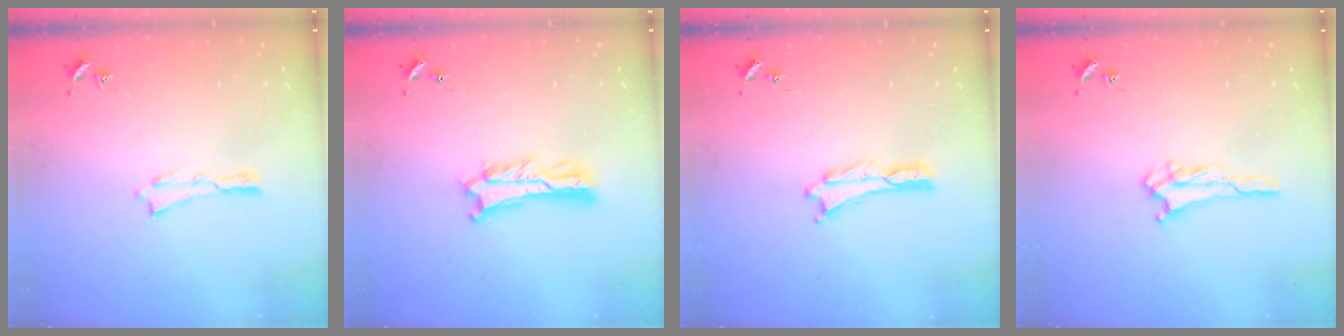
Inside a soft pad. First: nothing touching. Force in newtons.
{"total": 3.1, "press": 3.1, "slide": 0.4}
{"total": 0.0}
{"total": 1.7, "press": 1.7, "slide": 0.2}